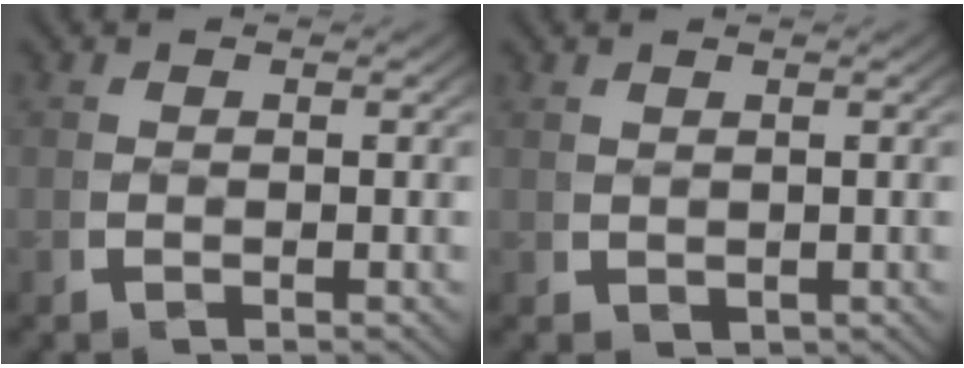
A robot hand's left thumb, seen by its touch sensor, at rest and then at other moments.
{"total": 1.0, "force": [0.4, 0.9, 0.2], "torque": [-0.003, -0.009, 0.016]}